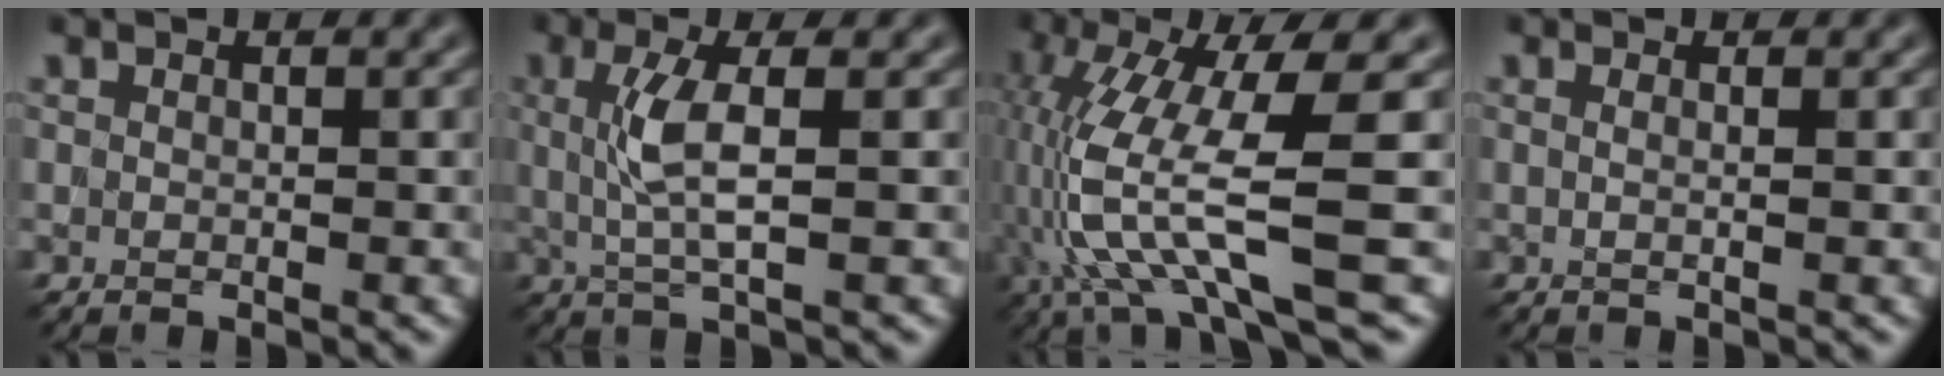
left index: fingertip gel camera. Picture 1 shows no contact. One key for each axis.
{"total": 4.0, "fx": 0.4, "fy": 0.9, "fz": 3.8, "tx": -0.085, "ty": -0.001, "tz": 0.010}
{"total": 10.8, "fx": -2.1, "fy": 2.4, "fz": 10.3, "tx": -0.214, "ty": -0.006, "tz": -0.035}
{"total": 1.0, "fx": 0.1, "fy": 0.4, "fz": 0.9, "tx": -0.010, "ty": -0.006, "tz": -0.007}